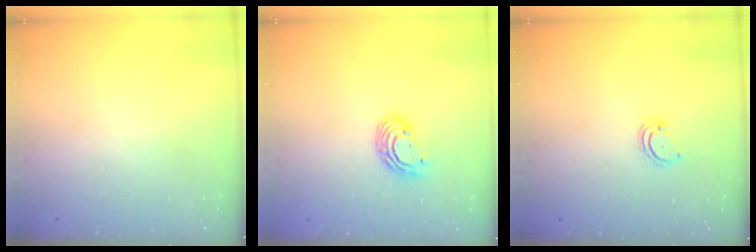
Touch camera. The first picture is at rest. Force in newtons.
{"total": 7.2, "press": 7.2, "slide": 1.0}
{"total": 2.5, "press": 2.5, "slide": 0.2}